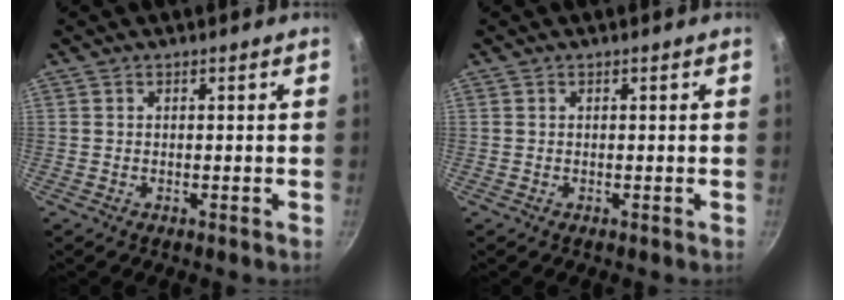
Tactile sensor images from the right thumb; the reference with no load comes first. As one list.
[{"total": 0.0}]